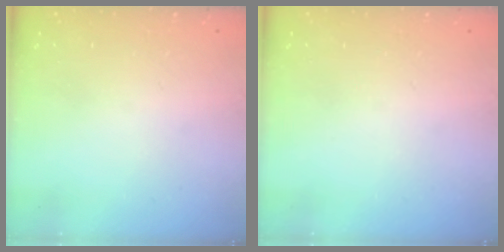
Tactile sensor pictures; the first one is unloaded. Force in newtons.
{"total": 0.0}